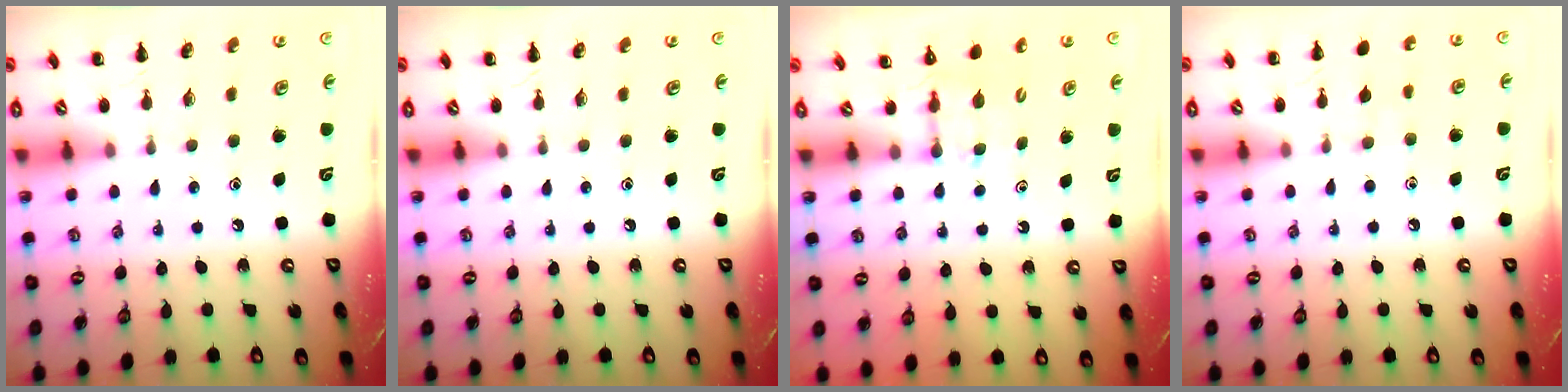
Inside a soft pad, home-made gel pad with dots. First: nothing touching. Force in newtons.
{"total": 0.0}
{"total": 3.8, "press": 3.6, "slide": 1.1}
{"total": 5.5, "press": 5.1, "slide": 2.0}